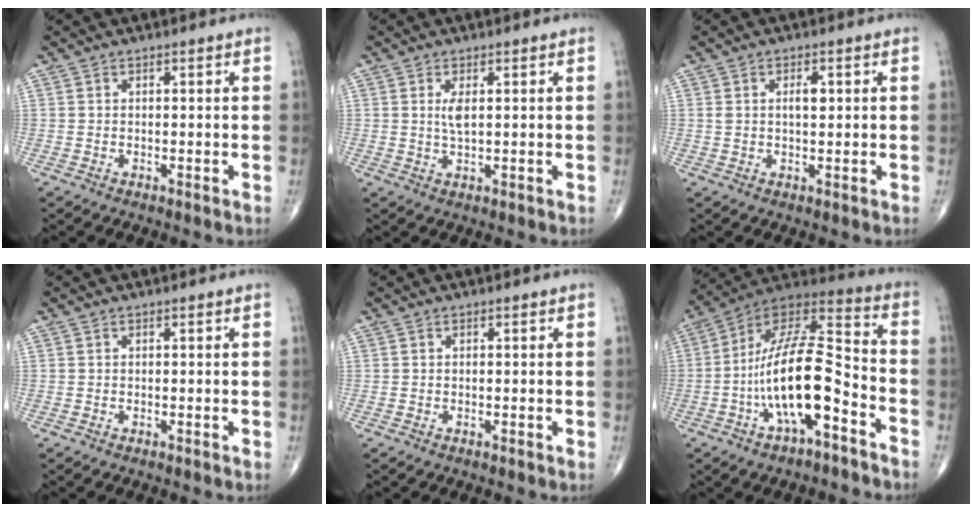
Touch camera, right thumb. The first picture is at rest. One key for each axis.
{"total": 2.6, "fx": 0.7, "fy": 0.8, "fz": 2.4, "tx": -0.050, "ty": -0.006, "tz": 0.016}
{"total": 2.7, "fx": 0.7, "fy": 1.2, "fz": 2.4, "tx": -0.039, "ty": 0.000, "tz": 0.010}
{"total": 0.0}
{"total": 0.0}
{"total": 18.4, "fx": -6.7, "fy": 6.6, "fz": 15.9, "tx": -0.284, "ty": 0.074, "tz": -0.115}